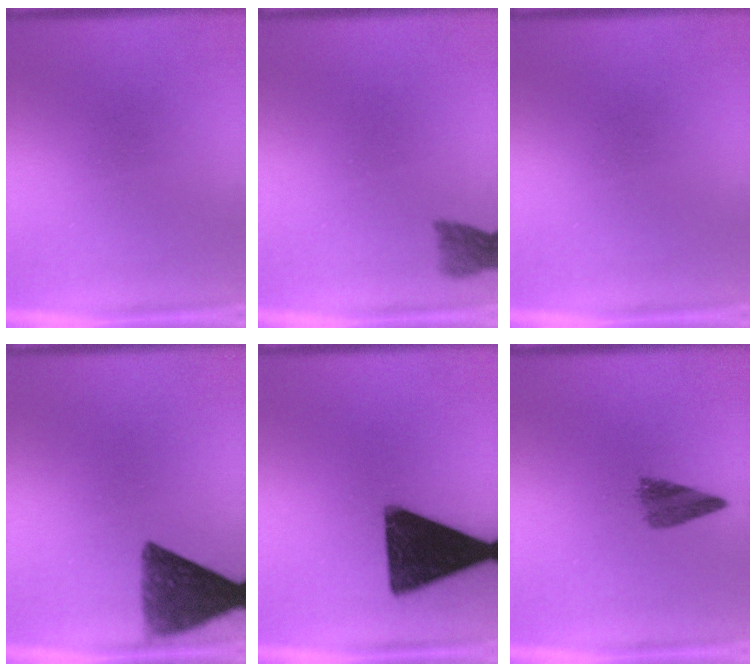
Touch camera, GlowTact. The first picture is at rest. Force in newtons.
{"total": 2.5}
{"total": 0.0}
{"total": 10.3}
{"total": 17.4}
{"total": 3.9}